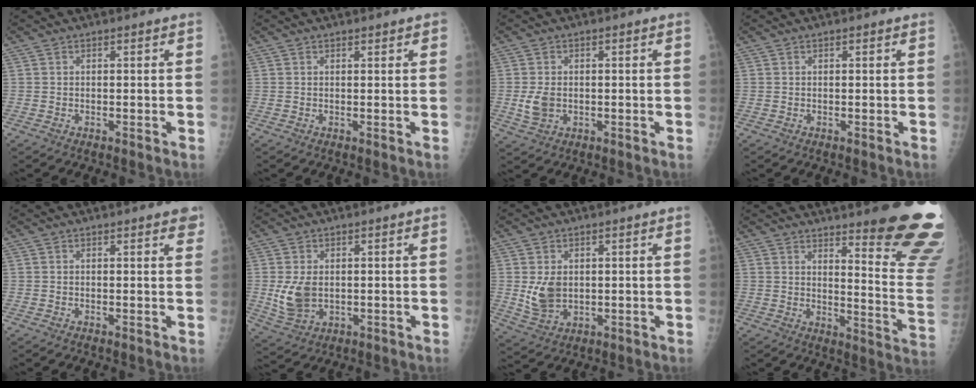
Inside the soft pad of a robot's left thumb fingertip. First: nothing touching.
{"total": 1.1, "force": [0.8, 0.5, 0.6], "torque": [-0.002, -0.002, 0.008]}
{"total": 4.1, "force": [-0.4, 2.9, 2.8], "torque": [-0.056, -0.003, -0.003]}
{"total": 0.0}
{"total": 2.8, "force": [1.7, 0.8, 2.1], "torque": [-0.015, -0.001, 0.017]}
{"total": 6.9, "force": [0.1, 4.7, 5.1], "torque": [-0.094, -0.008, 0.013]}
{"total": 6.3, "force": [0.6, 4.6, 4.3], "torque": [-0.067, -0.010, 0.026]}
{"total": 18.9, "force": [14.1, 2.2, 12.4], "torque": [-0.128, -0.130, 0.179]}